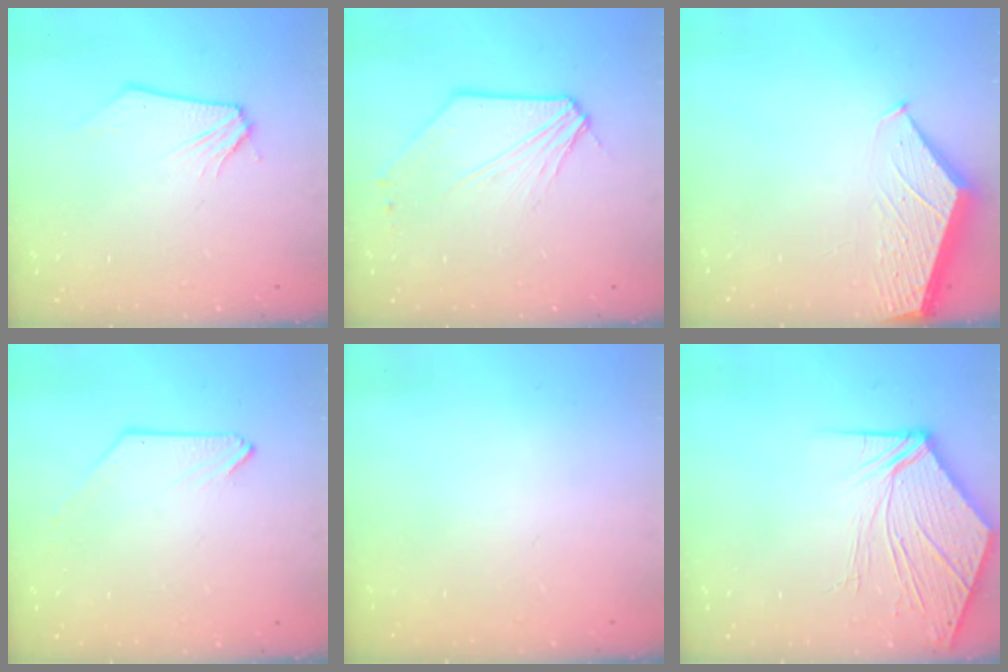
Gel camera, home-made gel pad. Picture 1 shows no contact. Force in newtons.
{"total": 7.6, "press": 7.5, "slide": 0.9}
{"total": 1.6, "press": 1.6, "slide": 0.2}
{"total": 0.0}
{"total": 0.7, "press": 0.7, "slide": 0.1}
{"total": 11.2, "press": 11.1, "slide": 1.1}